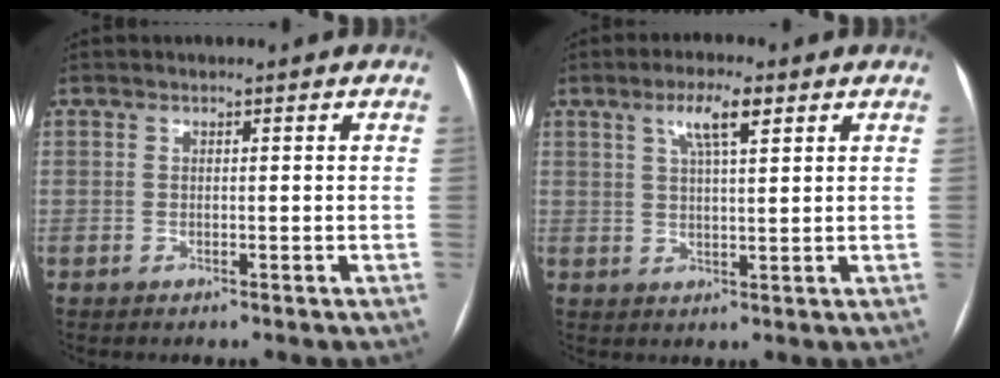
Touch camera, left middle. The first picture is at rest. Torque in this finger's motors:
{"motor_torque": [0.94, -0.64, 0.44, 0.12]}